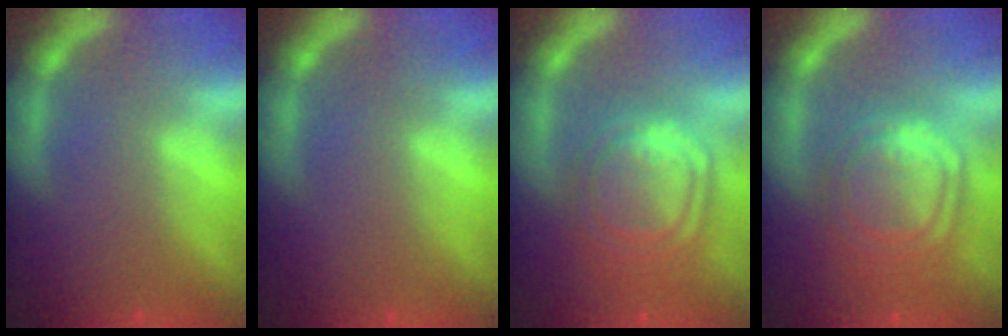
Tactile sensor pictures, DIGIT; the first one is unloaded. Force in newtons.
{"total": 0.0}
{"total": 8.6}
{"total": 8.6}